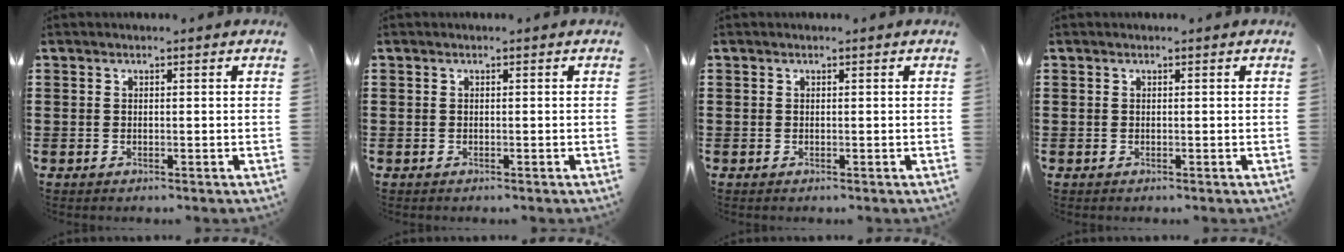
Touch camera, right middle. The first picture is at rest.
{"total": 0.0}
{"total": 0.0}
{"total": 0.0}